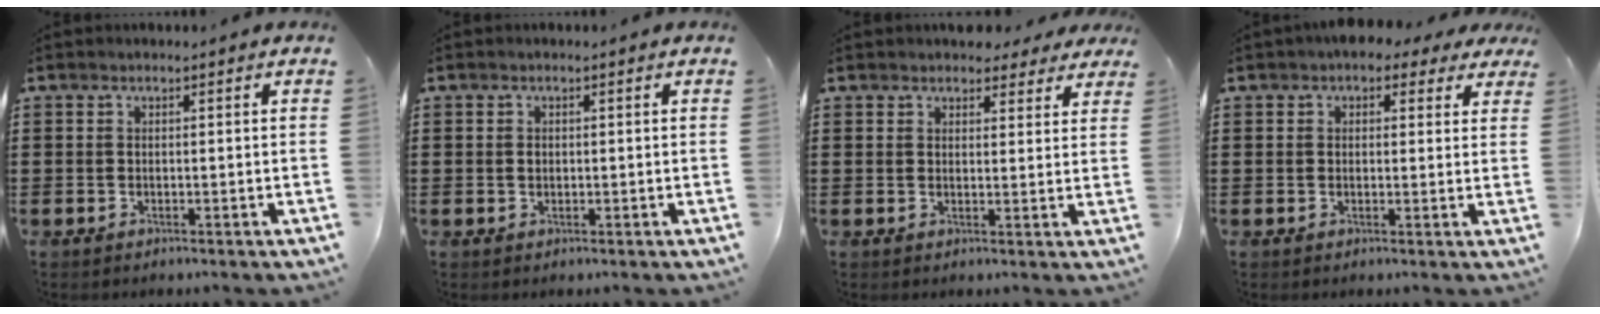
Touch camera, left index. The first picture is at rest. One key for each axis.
{"total": 0.8, "fx": 0.0, "fy": 0.7, "fz": 0.5, "tx": -0.013, "ty": 0.003, "tz": 0.000}
{"total": 3.7, "fx": 3.4, "fy": 1.2, "fz": 0.7, "tx": -0.008, "ty": -0.008, "tz": 0.061}
{"total": 3.2, "fx": 2.3, "fy": 1.8, "fz": 1.4, "tx": -0.030, "ty": 0.004, "tz": 0.039}